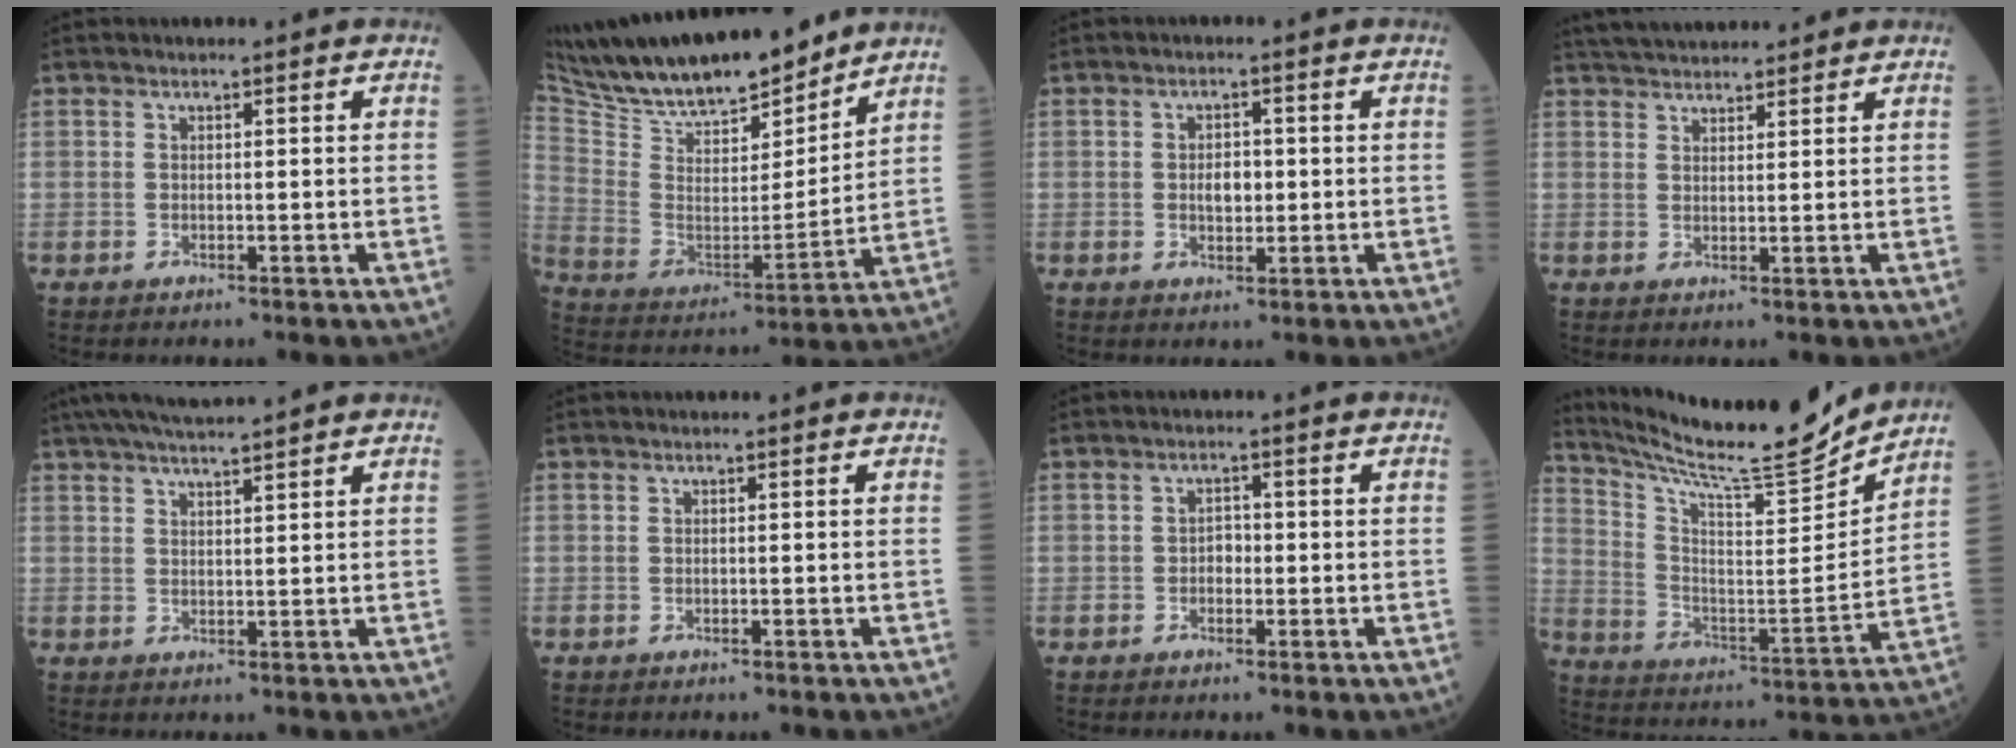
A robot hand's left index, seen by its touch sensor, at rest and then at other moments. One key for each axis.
{"total": 20.6, "fx": 17.9, "fy": 4.6, "fz": 9.2, "tx": -0.170, "ty": -0.006, "tz": 0.308}
{"total": 2.8, "fx": -0.2, "fy": 1.7, "fz": 2.3, "tx": -0.036, "ty": 0.000, "tz": -0.003}
{"total": 9.0, "fx": 8.4, "fy": 1.8, "fz": 2.8, "tx": -0.041, "ty": 0.030, "tz": 0.127}
{"total": 8.6, "fx": 7.5, "fy": -0.2, "fz": 4.1, "tx": -0.066, "ty": 0.026, "tz": 0.115}
{"total": 0.0}
{"total": 1.7, "fx": -0.6, "fy": 1.1, "fz": 1.1, "tx": -0.011, "ty": 0.002, "tz": -0.013}
{"total": 18.2, "fx": 17.2, "fy": -0.1, "fz": 5.9, "tx": -0.123, "ty": -0.050, "tz": 0.275}